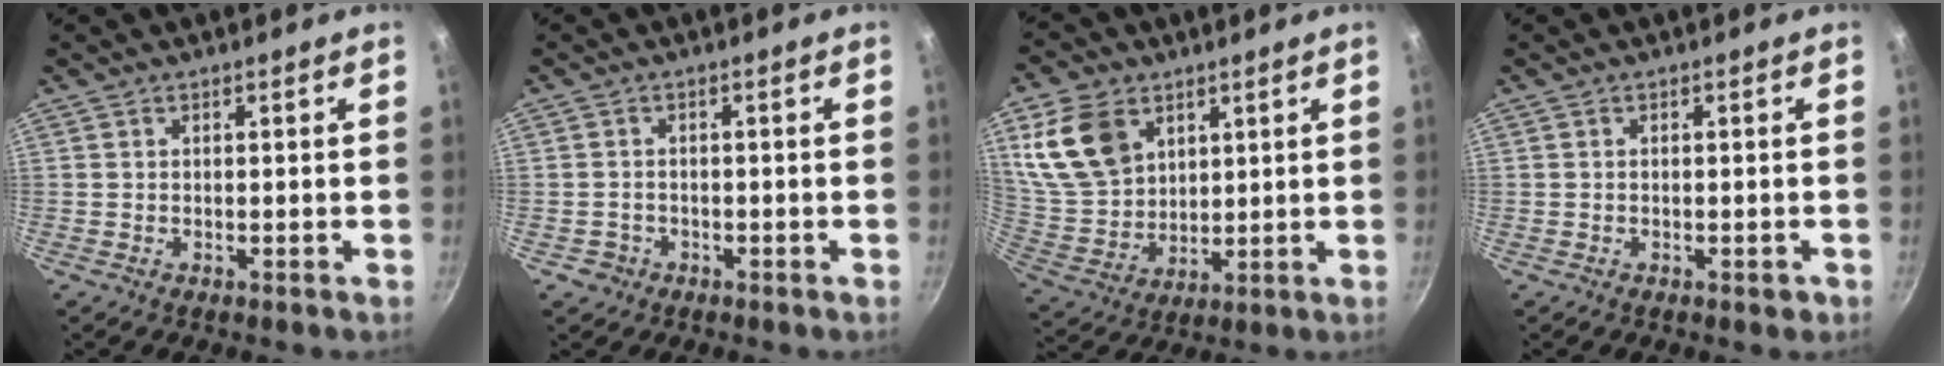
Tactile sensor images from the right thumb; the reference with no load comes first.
{"total": 2.3, "force": [-1.0, 2.0, 0.5], "torque": [-0.003, 0.013, -0.009]}
{"total": 14.9, "force": [6.4, 10.5, 8.4], "torque": [-0.142, -0.022, 0.141]}
{"total": 1.3, "force": [-0.6, 0.6, 0.9], "torque": [-0.011, 0.005, -0.004]}